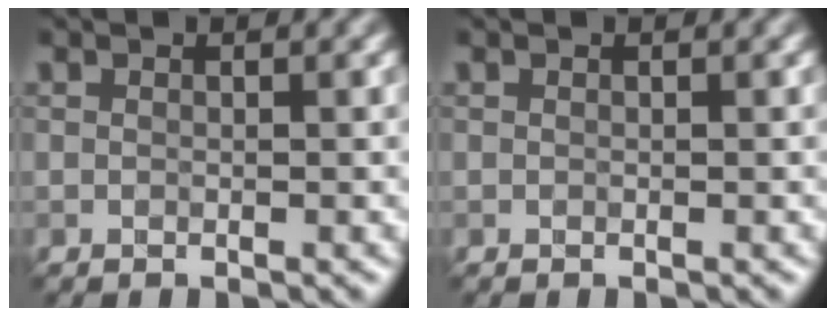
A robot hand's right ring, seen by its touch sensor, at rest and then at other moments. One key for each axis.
{"total": 0.0}